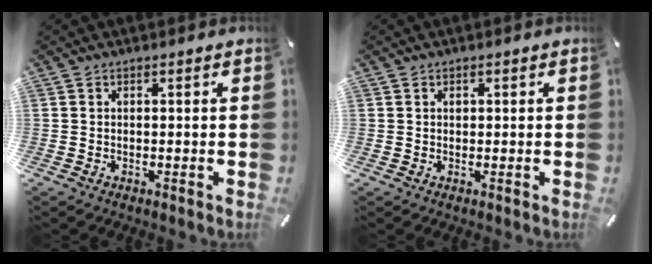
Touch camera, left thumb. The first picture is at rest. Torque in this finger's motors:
{"motor_torque": [0.00, 0.17, -0.08, 0.00, 0.04]}